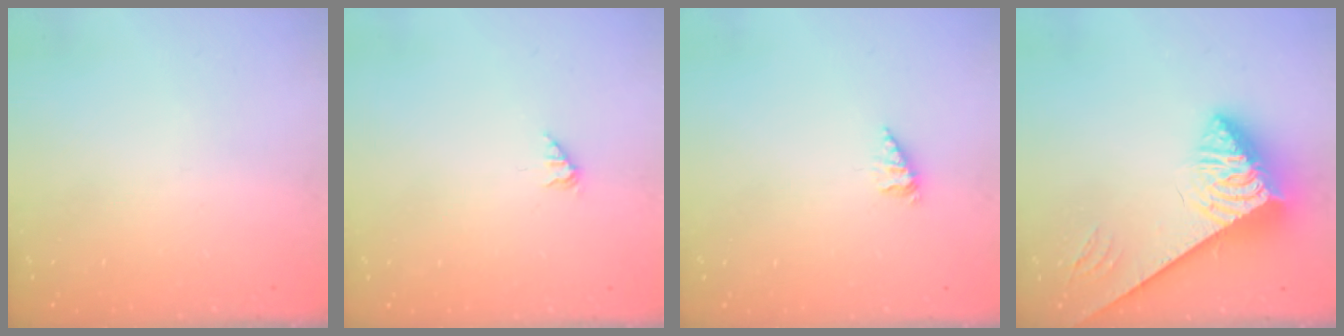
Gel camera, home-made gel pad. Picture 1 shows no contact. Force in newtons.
{"total": 1.5, "press": 1.4, "slide": 0.3}
{"total": 2.1, "press": 2.1, "slide": 0.3}
{"total": 5.5, "press": 5.5, "slide": 0.5}